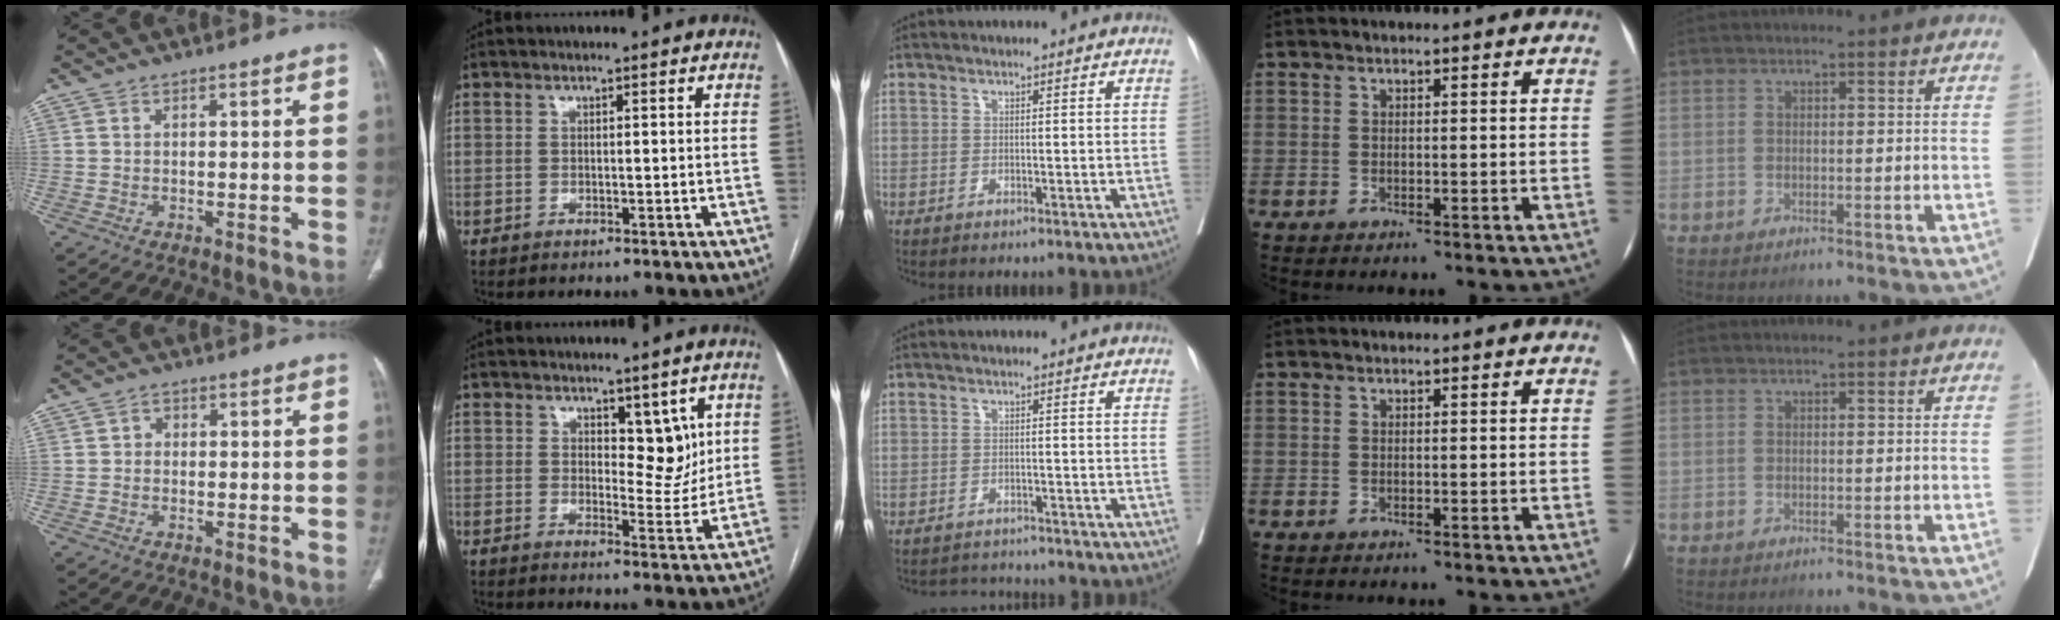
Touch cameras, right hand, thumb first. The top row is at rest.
{"thumb": {"total": 1.5, "force": [0.1, 1.3, 0.7], "torque": [-0.002, 0.004, -0.002]}, "index": {"total": 5.4, "force": [2.7, 2.8, 3.8], "torque": [-0.043, -0.006, 0.042]}, "middle": {"total": 2.9, "force": [-2.8, 0.1, -0.8], "torque": [0.013, -0.008, -0.043]}}